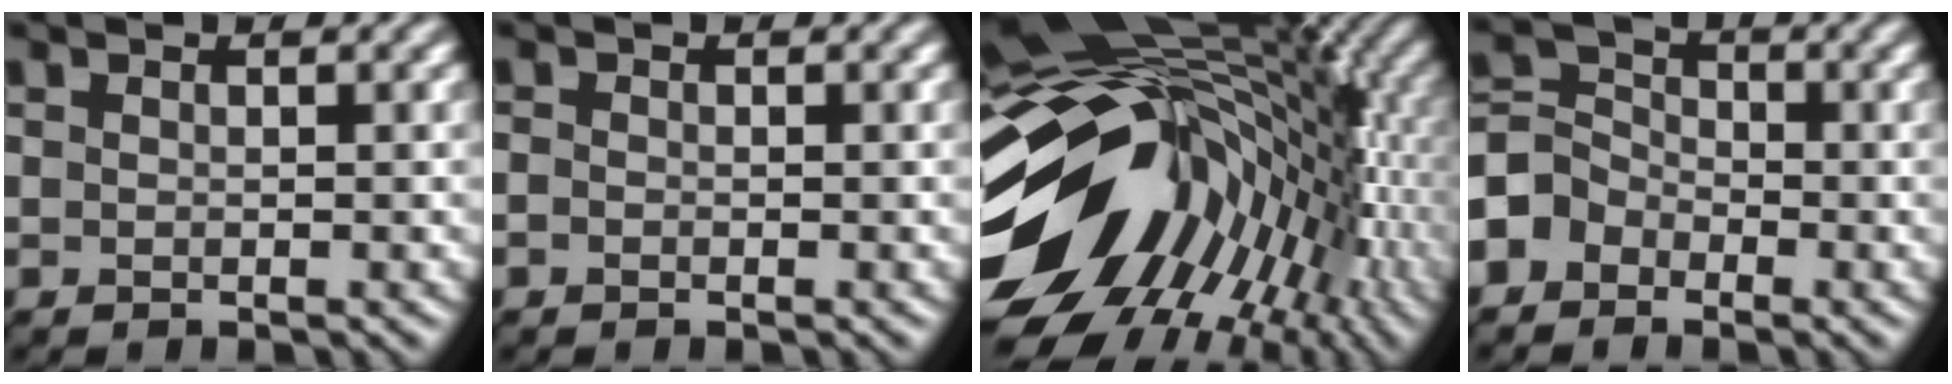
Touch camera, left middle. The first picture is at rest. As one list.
[{"total": 0.6, "force": [-0.6, 0.2, -0.1], "torque": [0.008, -0.001, -0.017]}, {"total": 17.8, "force": [-1.1, 11.6, 13.4], "torque": [-0.194, -0.008, -0.012]}, {"total": 3.9, "force": [-2.6, 2.8, 0.8], "torque": [-0.011, 0.010, -0.073]}]